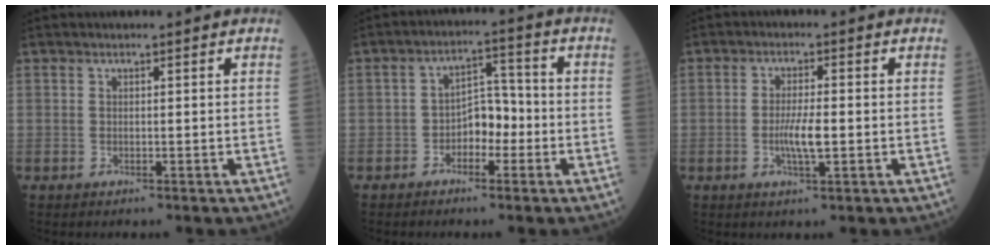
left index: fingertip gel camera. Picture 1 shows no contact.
{"total": 5.0, "force": [-2.1, 2.7, 3.6], "torque": [-0.054, 0.016, -0.042]}
{"total": 3.9, "force": [-1.0, 0.5, 3.8], "torque": [-0.075, -0.007, -0.019]}